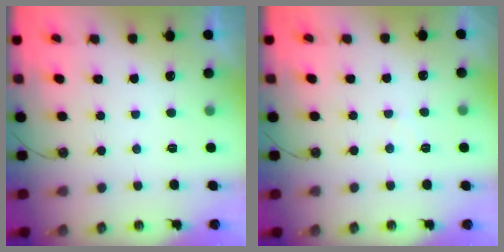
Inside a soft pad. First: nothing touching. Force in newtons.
{"total": 3.9, "press": 3.9, "slide": 0.7}